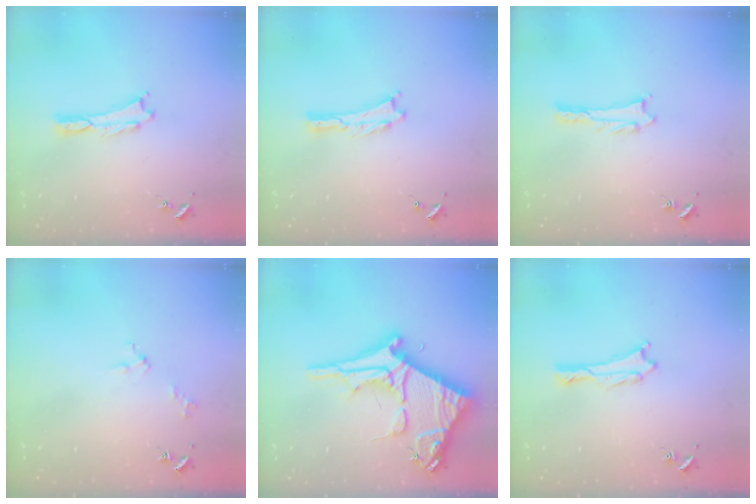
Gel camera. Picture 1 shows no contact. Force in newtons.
{"total": 0.0}
{"total": 0.8, "press": 0.8, "slide": 0.1}
{"total": 2.1, "press": 2.1, "slide": 0.2}
{"total": 12.1, "press": 12.0, "slide": 1.3}
{"total": 0.8, "press": 0.8, "slide": 0.2}